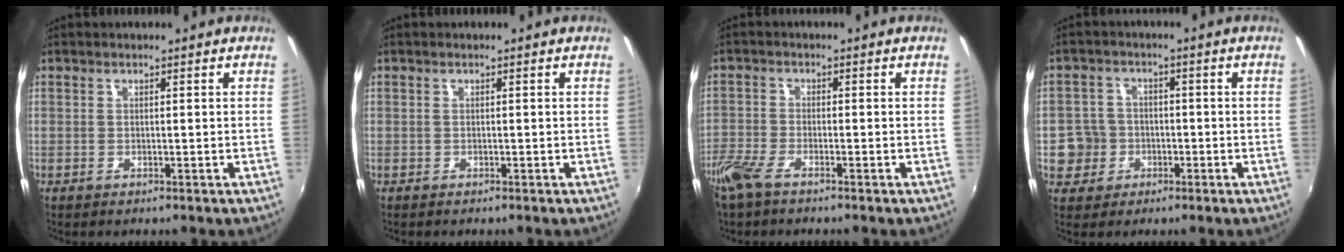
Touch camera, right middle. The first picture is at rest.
{"total": 0.7, "force": [0.0, -0.6, -0.3], "torque": [0.007, -0.005, -0.001]}
{"total": 5.3, "force": [-4.1, 1.4, 3.0], "torque": [-0.083, -0.012, -0.087]}
{"total": 4.9, "force": [-1.3, 4.7, 0.8], "torque": [-0.022, 0.011, -0.020]}